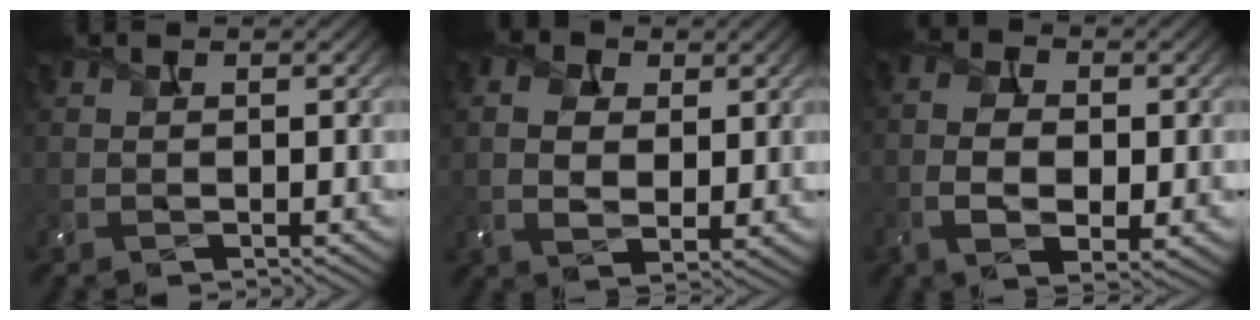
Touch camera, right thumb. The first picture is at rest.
{"total": 5.6, "force": [1.5, 3.6, 4.1], "torque": [-0.099, 0.004, 0.027]}
{"total": 7.4, "force": [-1.4, 4.2, 6.0], "torque": [-0.127, -0.008, -0.023]}